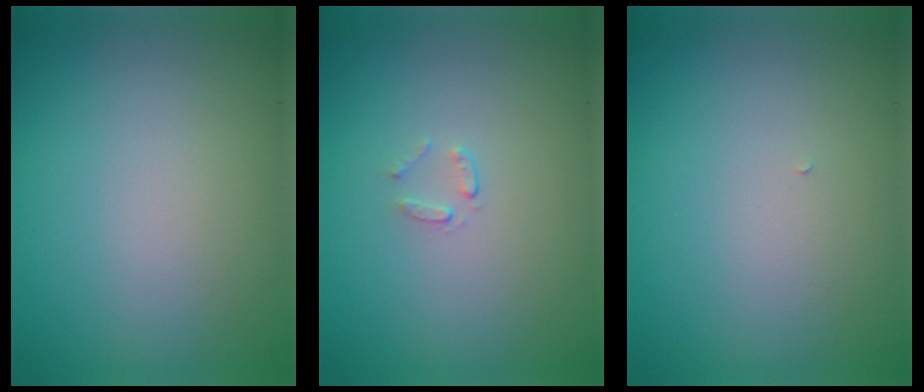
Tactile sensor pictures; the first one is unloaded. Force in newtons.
{"total": 0.7, "press": 0.4, "slide": 0.6}
{"total": 0.0}